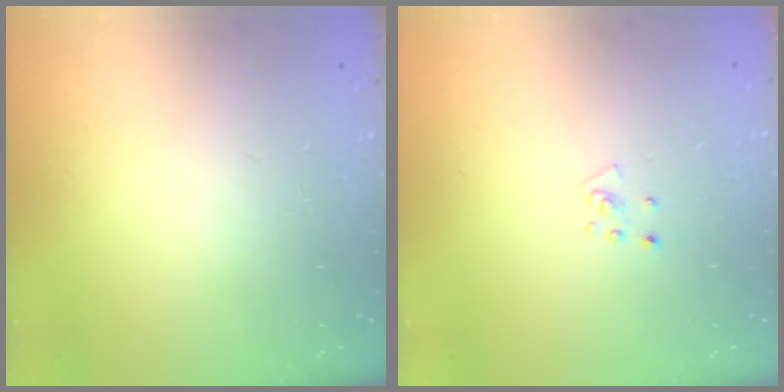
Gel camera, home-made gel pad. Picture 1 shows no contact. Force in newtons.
{"total": 3.1, "press": 3.1, "slide": 0.3}